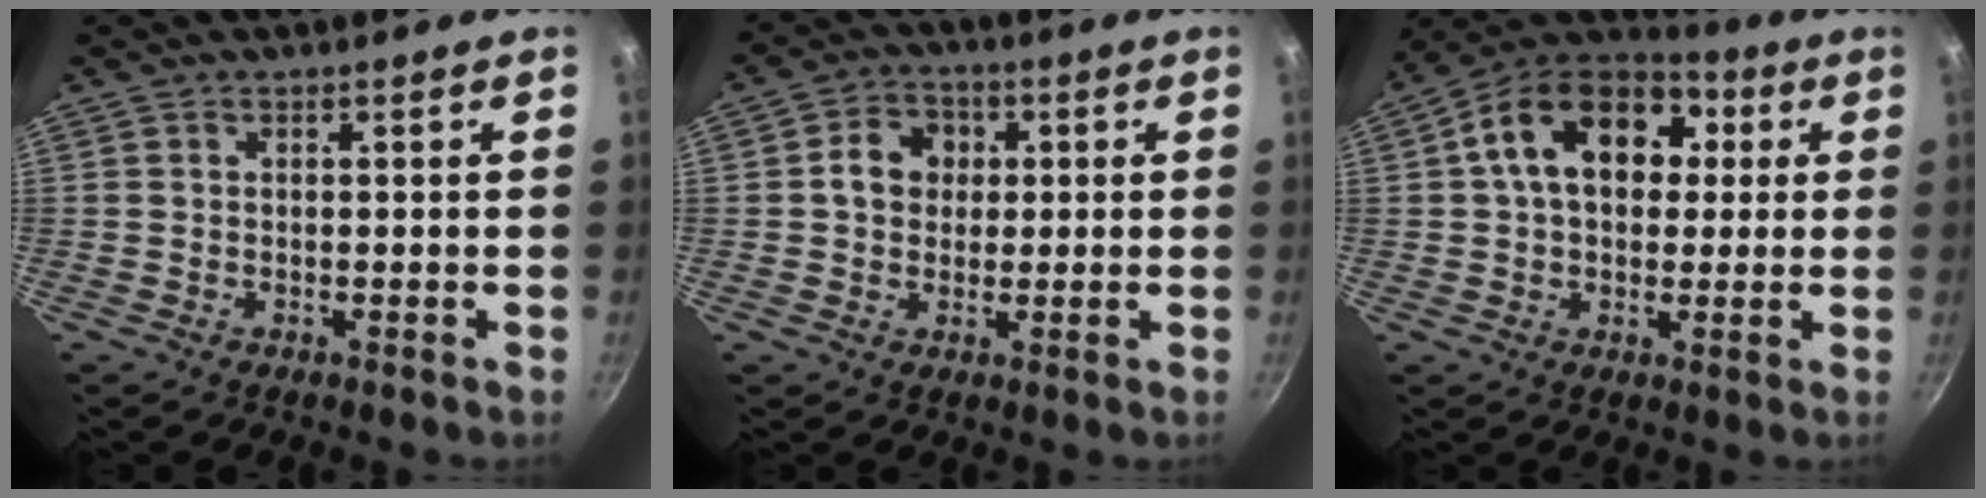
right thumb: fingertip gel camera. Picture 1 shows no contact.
{"total": 6.9, "force": [0.8, 5.9, 3.5], "torque": [-0.027, 0.011, 0.004]}
{"total": 17.3, "force": [3.6, 12.1, 11.9], "torque": [-0.164, 0.026, 0.039]}